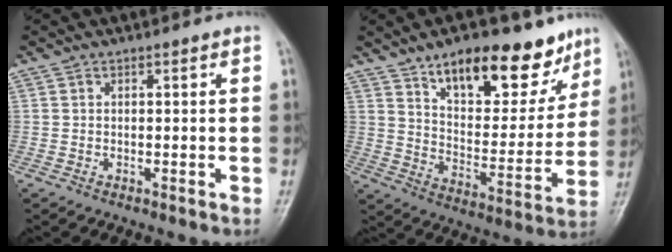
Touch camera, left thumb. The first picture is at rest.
{"total": 20.0, "force": [13.0, 9.0, 12.3], "torque": [-0.123, -0.064, 0.206]}